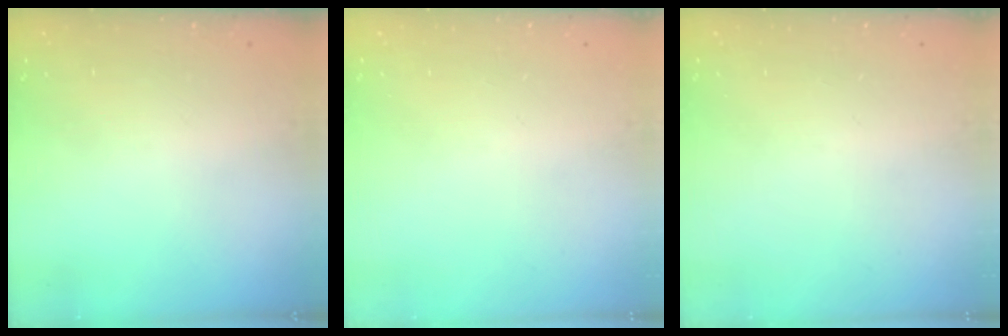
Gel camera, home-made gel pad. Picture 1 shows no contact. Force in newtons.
{"total": 0.0}
{"total": 0.0}